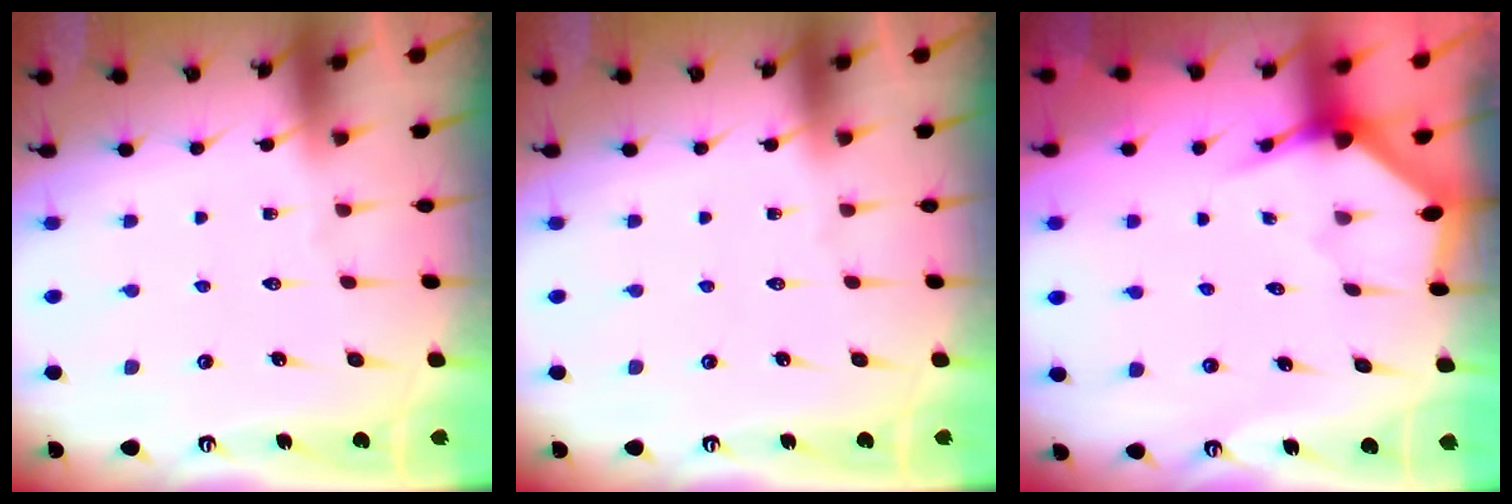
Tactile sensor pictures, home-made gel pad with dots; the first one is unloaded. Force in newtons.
{"total": 0.0}
{"total": 3.2, "press": 3.2, "slide": 0.3}